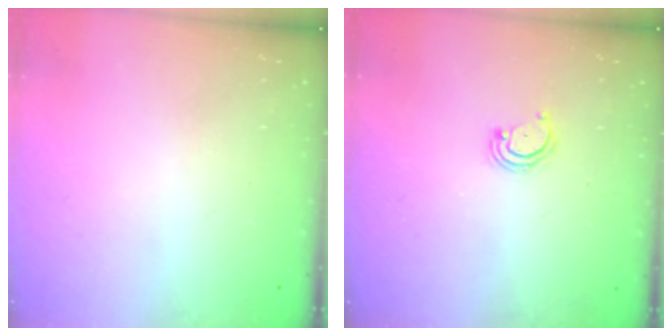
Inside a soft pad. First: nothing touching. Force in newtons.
{"total": 3.3, "press": 3.3, "slide": 0.5}